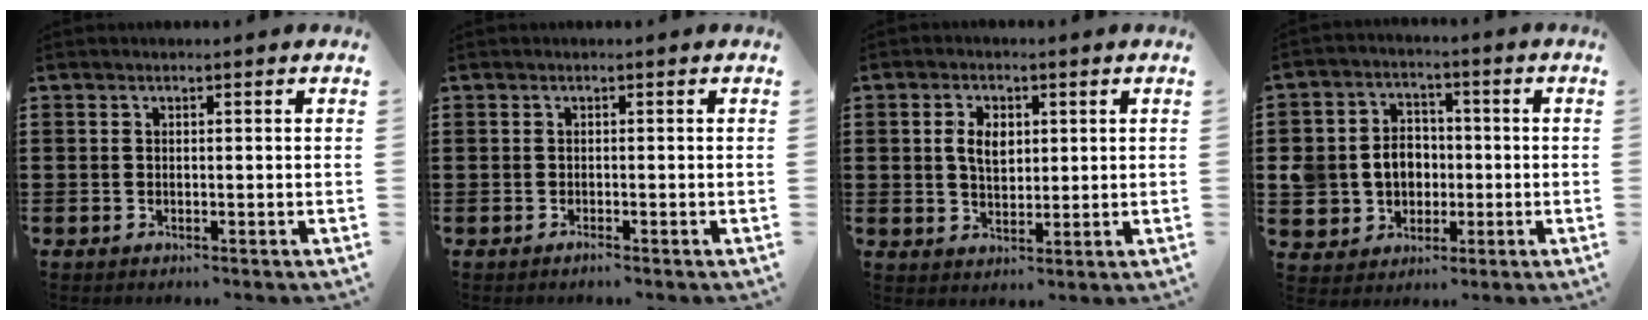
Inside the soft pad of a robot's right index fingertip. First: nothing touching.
{"total": 0.6, "force": [-0.5, 0.0, 0.2], "torque": [-0.006, -0.003, -0.010]}
{"total": 4.3, "force": [0.8, 2.8, 3.2], "torque": [-0.062, 0.009, 0.011]}
{"total": 6.9, "force": [-0.3, 6.5, 2.4], "torque": [-0.075, 0.018, -0.002]}